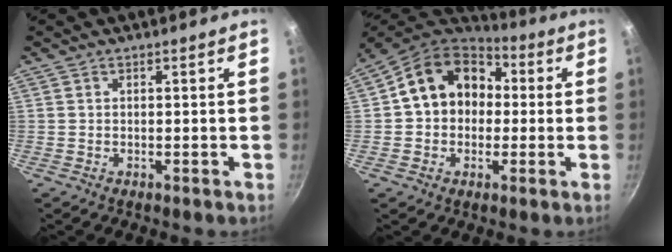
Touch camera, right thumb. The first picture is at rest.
{"total": 15.2, "force": [1.7, 12.3, 8.8], "torque": [-0.106, 0.036, 0.015]}